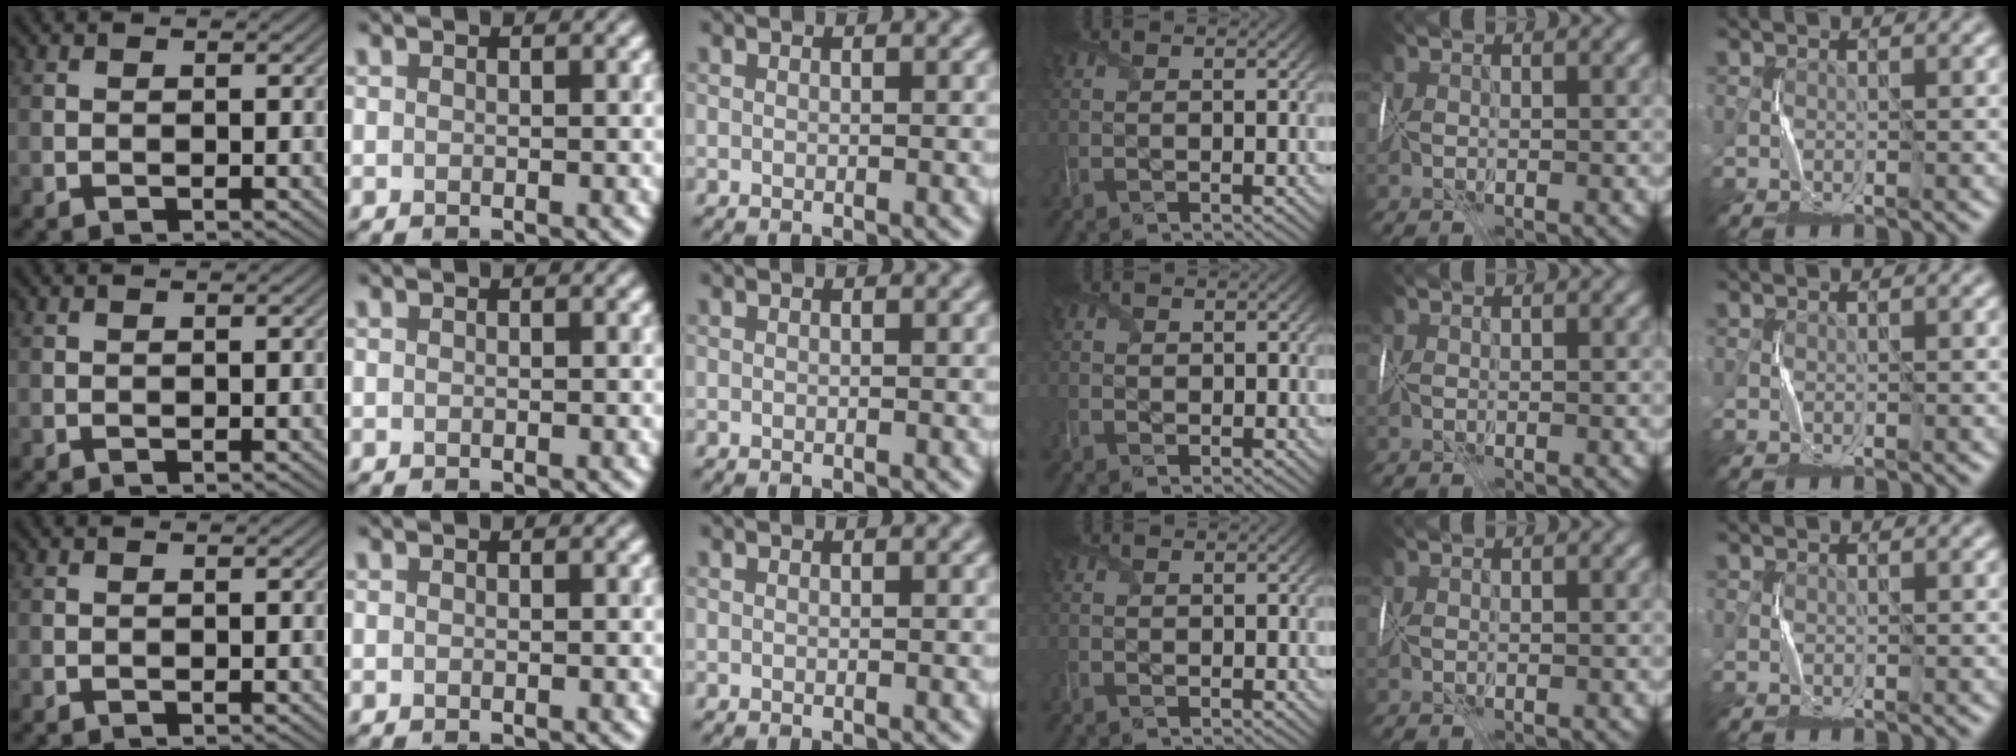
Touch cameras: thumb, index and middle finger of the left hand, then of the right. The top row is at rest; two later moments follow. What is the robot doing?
{"motion": "wrap", "object": "cellophane"}